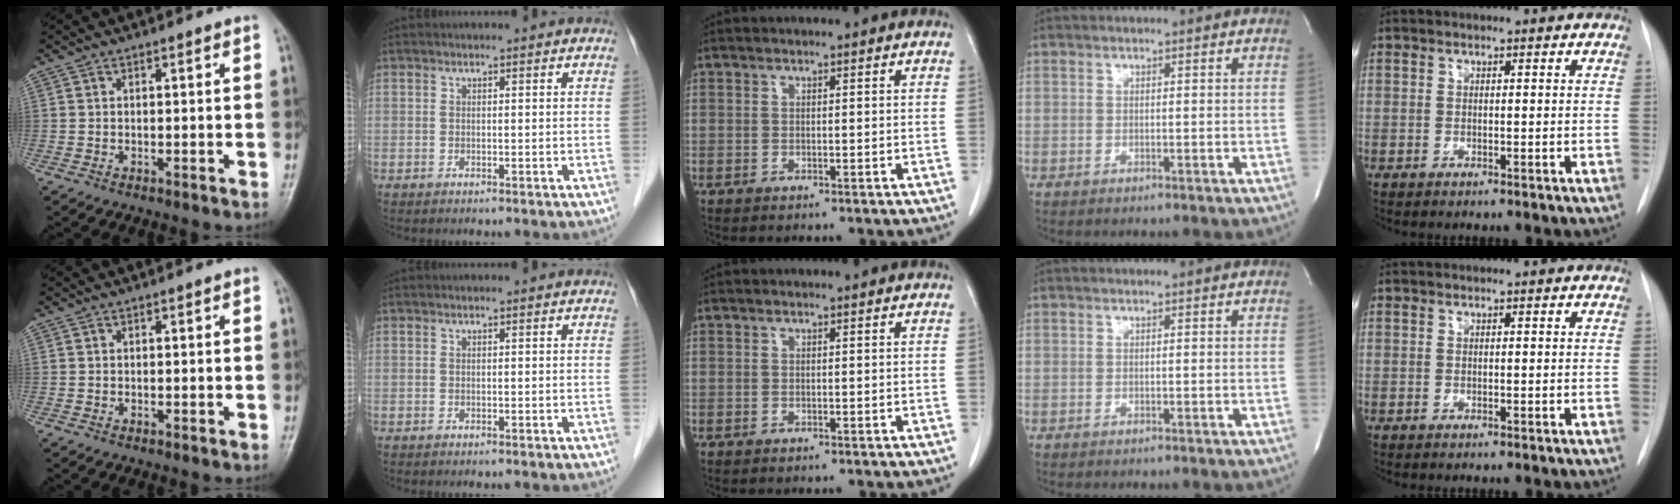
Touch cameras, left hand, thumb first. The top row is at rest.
{}